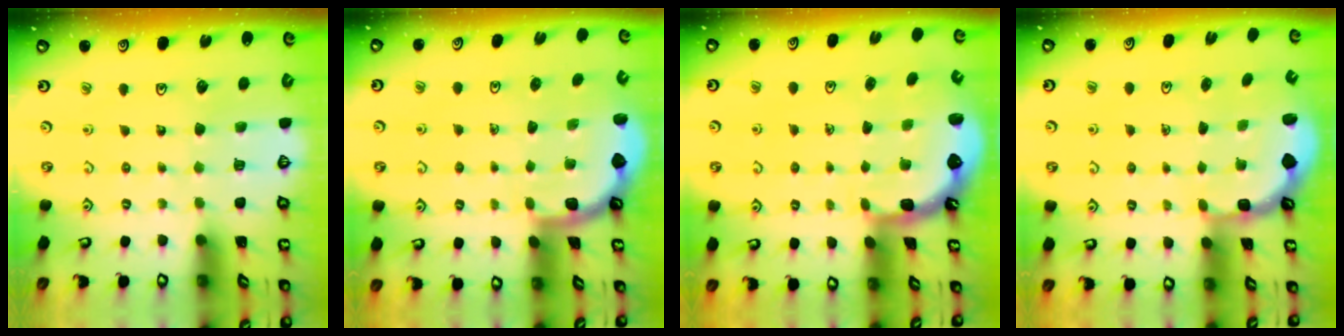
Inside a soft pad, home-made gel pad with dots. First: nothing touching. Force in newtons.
{"total": 1.8, "press": 1.7, "slide": 0.0}
{"total": 2.5, "press": 1.9, "slide": 1.6}
{"total": 2.7, "press": 2.1, "slide": 1.7}